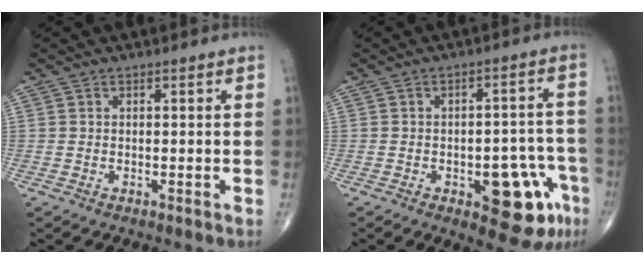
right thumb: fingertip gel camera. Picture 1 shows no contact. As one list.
[{"total": 12.7, "force": [-5.3, 5.6, 10.1], "torque": [-0.084, 0.034, -0.058]}]